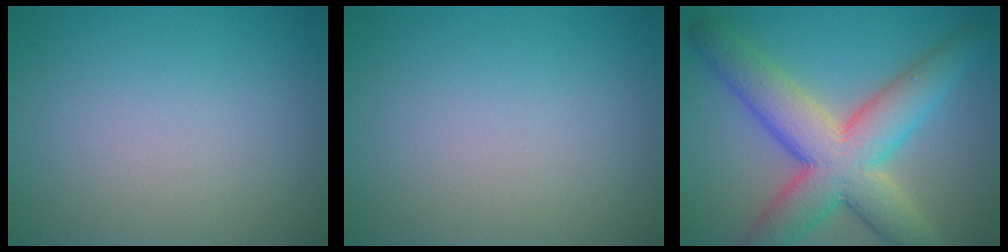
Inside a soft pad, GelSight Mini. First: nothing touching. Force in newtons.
{"total": 0.0}
{"total": 9.9, "press": 9.8, "slide": 0.5}